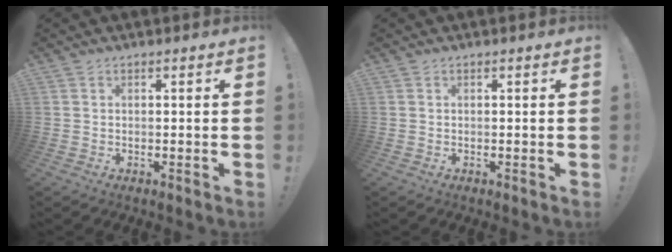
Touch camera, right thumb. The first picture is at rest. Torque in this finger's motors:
{"motor_torque": [-0.16, -0.04, -0.25, 0.28, -0.05]}